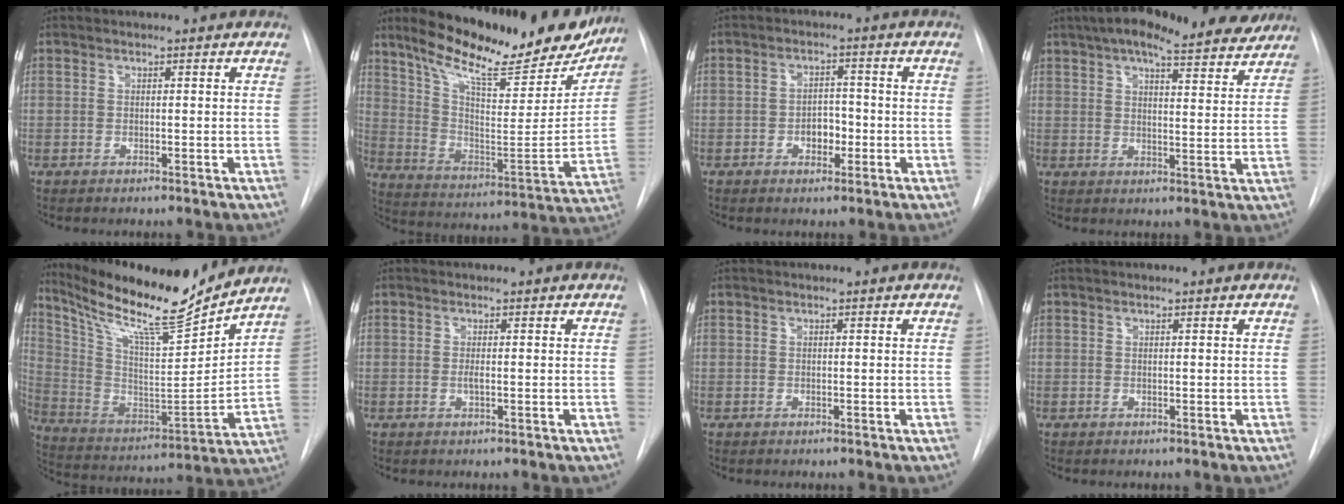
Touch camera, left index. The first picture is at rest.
{"total": 26.2, "force": [21.2, 6.5, 14.0], "torque": [-0.214, -0.030, 0.302]}
{"total": 3.6, "force": [-1.2, 2.3, 2.4], "torque": [-0.032, 0.006, -0.018]}
{"total": 17.7, "force": [14.8, 4.1, 8.9], "torque": [-0.140, 0.027, 0.195]}
{"total": 21.0, "force": [18.6, 1.0, 9.7], "torque": [-0.184, -0.035, 0.312]}
{"total": 0.8, "force": [-0.1, 0.1, 0.7], "torque": [-0.018, -0.003, -0.002]}
{"total": 0.0}
{"total": 0.0}